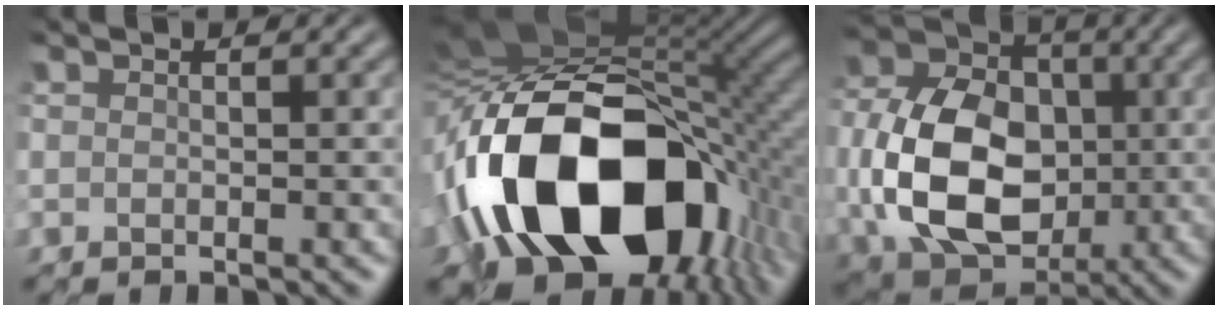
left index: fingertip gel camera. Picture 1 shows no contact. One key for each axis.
{"total": 18.4, "fx": -5.5, "fy": 10.8, "fz": 13.9, "tx": -0.272, "ty": -0.020, "tz": -0.073}
{"total": 12.5, "fx": -1.5, "fy": 8.9, "fz": 8.6, "tx": -0.197, "ty": -0.015, "tz": -0.024}